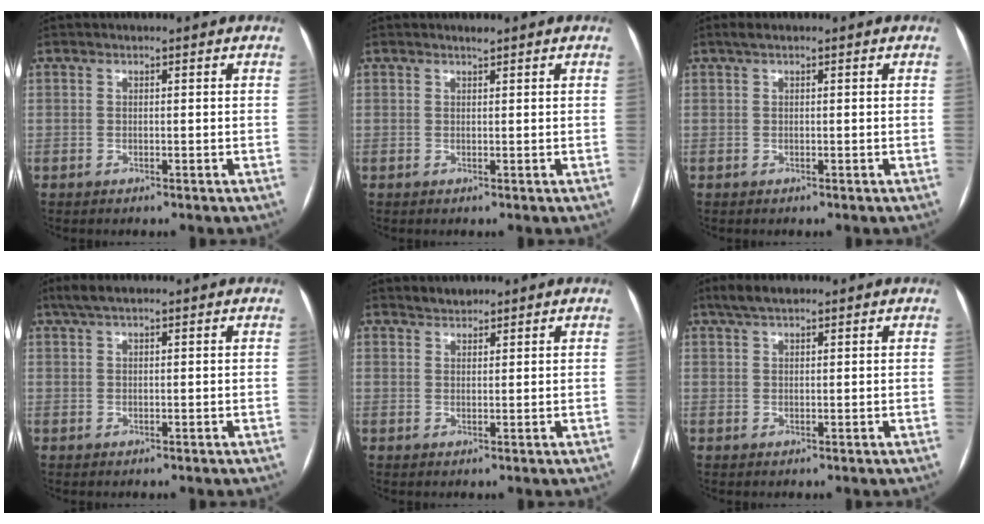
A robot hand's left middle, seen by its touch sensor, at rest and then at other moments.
{"total": 0.6, "force": [0.6, 0.0, 0.2], "torque": [-0.009, 0.001, 0.011]}
{"total": 1.1, "force": [0.7, 0.2, 0.8], "torque": [-0.020, 0.018, 0.013]}
{"total": 3.1, "force": [2.1, 0.6, 2.1], "torque": [-0.047, 0.022, 0.042]}
{"total": 1.7, "force": [1.6, 0.6, 0.1], "torque": [-0.006, 0.007, 0.029]}
{"total": 3.7, "force": [2.7, 1.1, 2.2], "torque": [-0.048, 0.018, 0.051]}